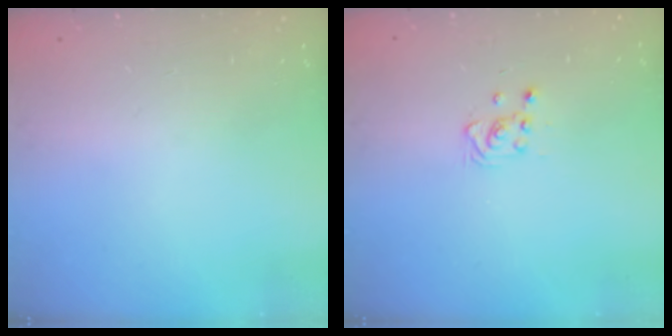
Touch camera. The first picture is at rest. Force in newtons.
{"total": 3.7, "press": 3.6, "slide": 0.5}